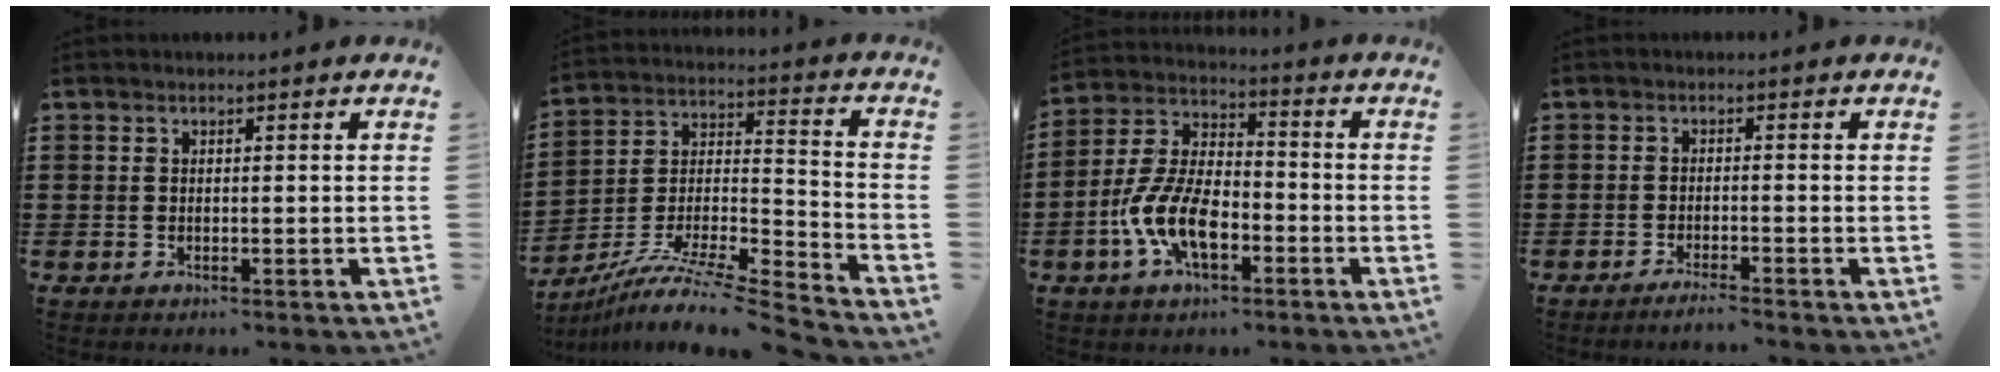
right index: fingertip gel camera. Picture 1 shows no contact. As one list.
[{"total": 9.8, "force": [-8.2, 0.5, 5.4], "torque": [-0.100, 0.000, -0.167]}, {"total": 9.8, "force": [-4.0, 4.6, 7.6], "torque": [-0.183, -0.004, -0.080]}, {"total": 1.8, "force": [-1.6, -0.3, 0.8], "torque": [-0.013, -0.002, -0.028]}]